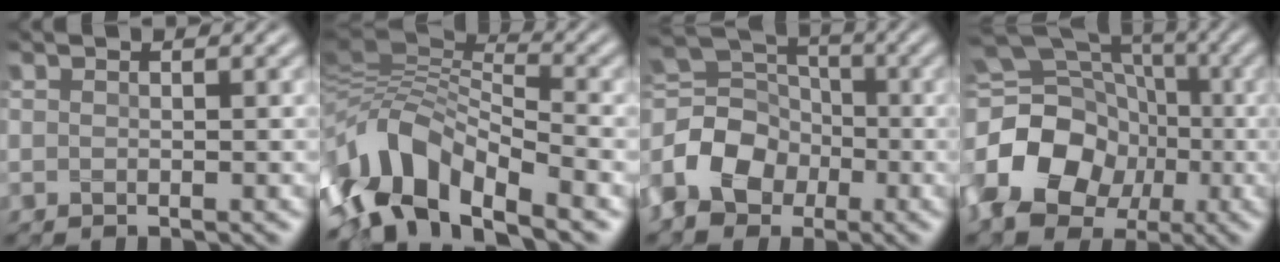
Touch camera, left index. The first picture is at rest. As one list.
[{"total": 8.6, "force": [-5.3, 3.6, 5.7], "torque": [-0.107, 0.008, -0.110]}, {"total": 7.4, "force": [-3.0, 5.6, 3.9], "torque": [-0.086, 0.002, -0.063]}, {"total": 14.3, "force": [-4.0, 11.4, 7.6], "torque": [-0.164, -0.003, -0.081]}]